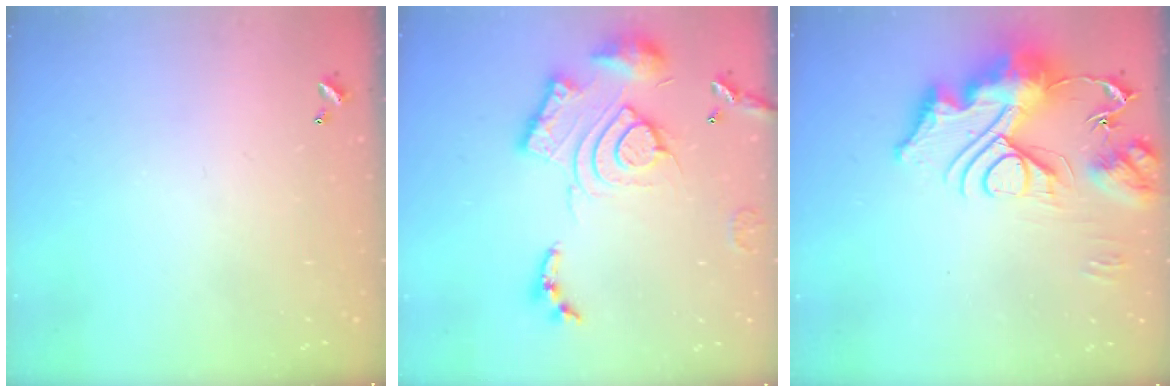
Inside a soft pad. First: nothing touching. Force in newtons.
{"total": 20.0, "press": 19.9, "slide": 1.9}
{"total": 19.2, "press": 19.1, "slide": 1.7}